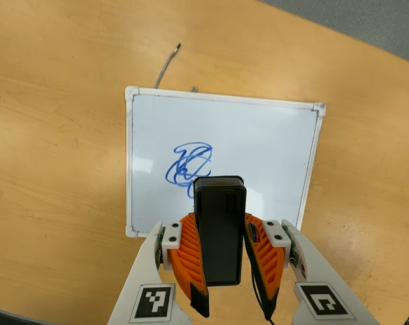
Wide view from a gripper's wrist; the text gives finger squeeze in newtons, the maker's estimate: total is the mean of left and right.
{"total": 6.2, "left": 5.4, "right": 7.0}